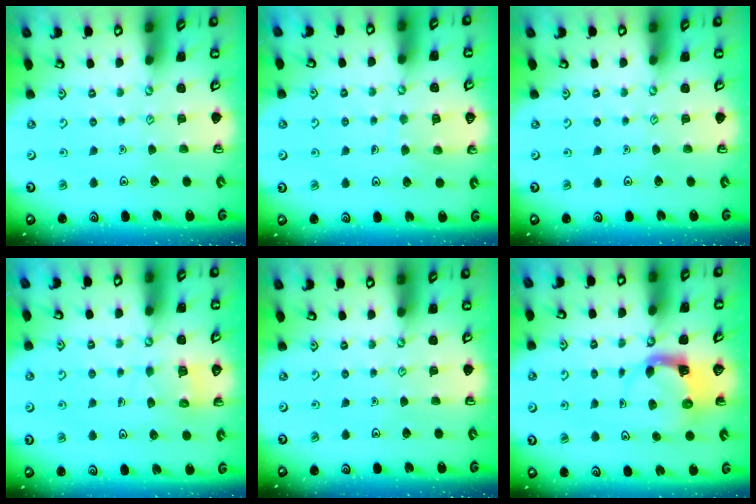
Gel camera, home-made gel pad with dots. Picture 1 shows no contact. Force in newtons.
{"total": 6.0, "press": 6.0, "slide": 0.5}
{"total": 0.0}
{"total": 5.3, "press": 5.3, "slide": 0.5}
{"total": 0.0}
{"total": 4.0, "press": 3.9, "slide": 0.6}